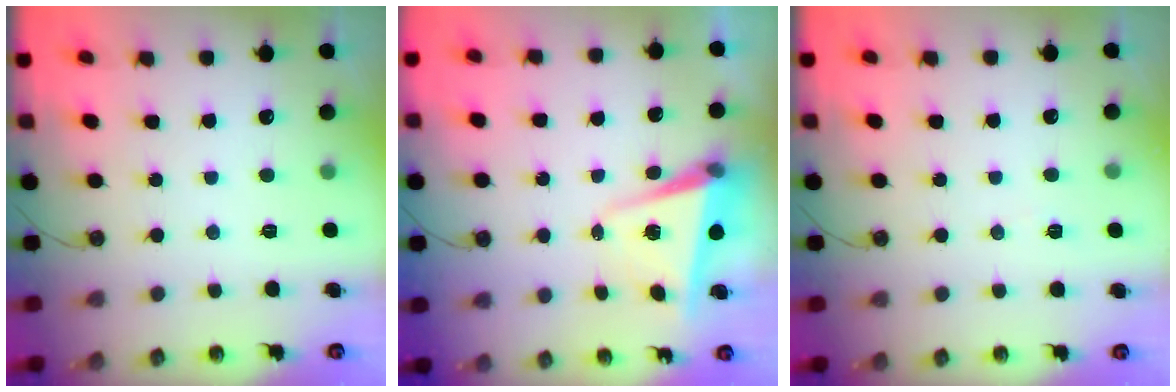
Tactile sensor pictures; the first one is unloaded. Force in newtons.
{"total": 4.9, "press": 4.8, "slide": 1.2}
{"total": 3.9, "press": 2.1, "slide": 3.3}